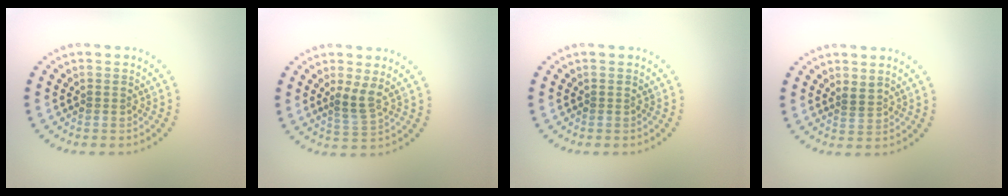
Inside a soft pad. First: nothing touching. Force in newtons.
{"total": 2.0, "press": 1.5, "slide": 1.3}
{"total": 0.0}
{"total": 0.9, "press": 0.6, "slide": 0.6}